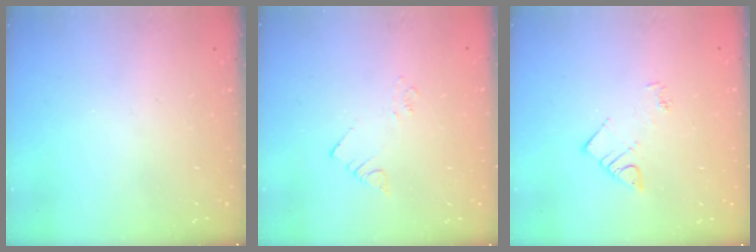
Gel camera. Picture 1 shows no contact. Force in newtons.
{"total": 2.1, "press": 2.1, "slide": 0.3}
{"total": 3.8, "press": 3.7, "slide": 0.6}